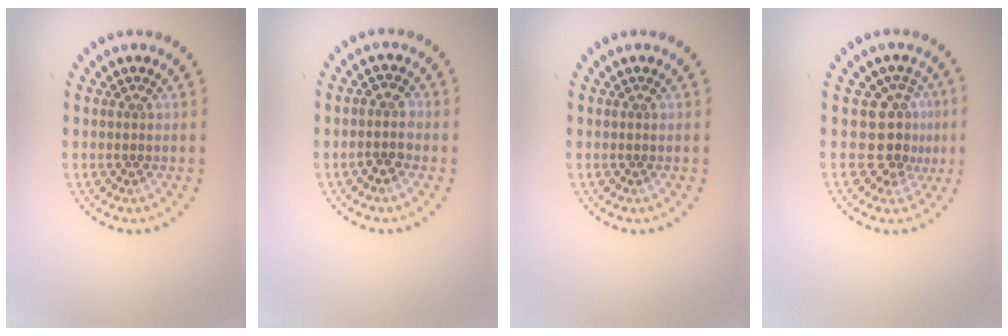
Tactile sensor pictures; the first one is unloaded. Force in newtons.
{"total": 2.0, "press": 1.8, "slide": 0.9}
{"total": 0.0}
{"total": 3.2, "press": 2.5, "slide": 2.0}